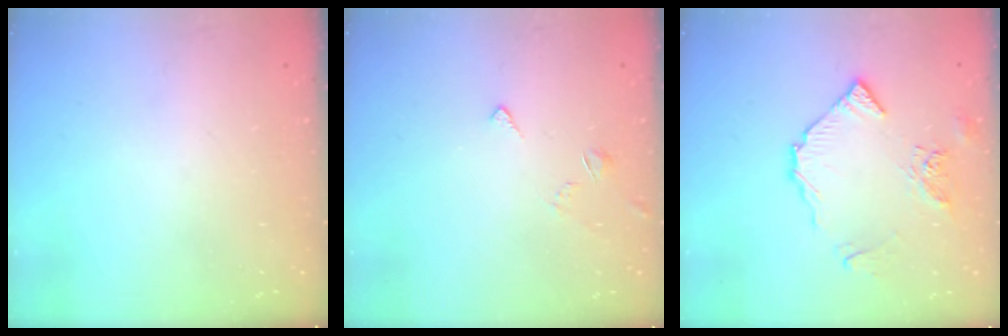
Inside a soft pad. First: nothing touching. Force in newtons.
{"total": 2.9, "press": 2.8, "slide": 0.6}
{"total": 10.1, "press": 10.0, "slide": 1.1}